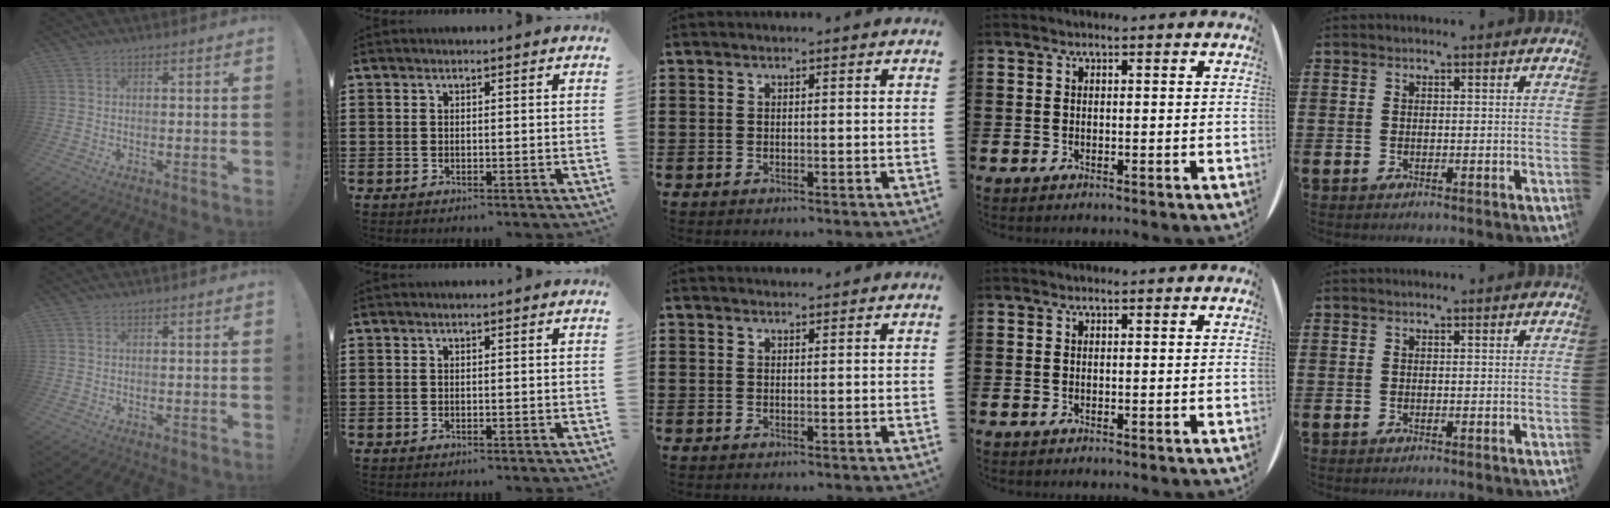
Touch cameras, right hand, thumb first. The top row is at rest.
{"middle": {"total": 1.0, "force": [1.0, 0.1, 0.0], "torque": [0.006, -0.004, 0.018]}}